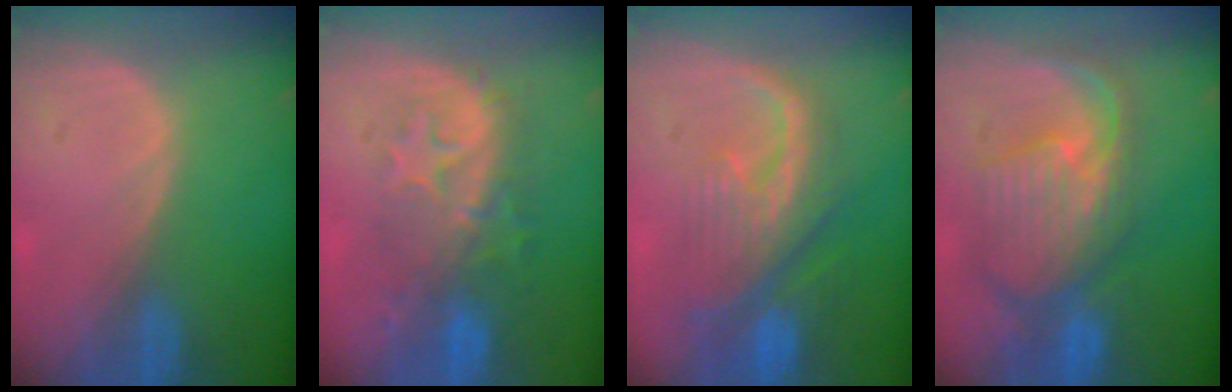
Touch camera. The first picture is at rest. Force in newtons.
{"total": 8.4, "press": 8.3, "slide": 1.3}
{"total": 10.1, "press": 9.0, "slide": 4.4}
{"total": 10.6, "press": 9.5, "slide": 4.7}